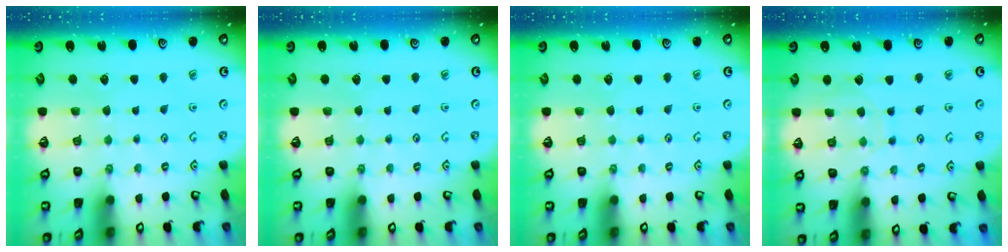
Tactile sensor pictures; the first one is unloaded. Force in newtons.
{"total": 0.0}
{"total": 0.0}
{"total": 6.1, "press": 6.1, "slide": 0.6}